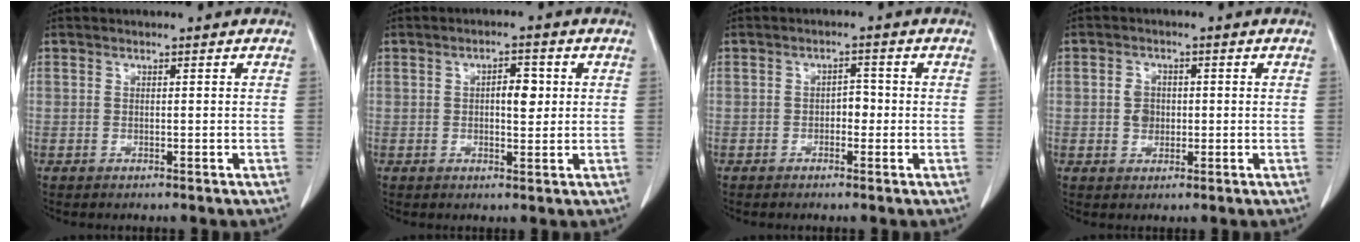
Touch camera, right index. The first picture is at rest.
{"total": 3.8, "force": [0.6, 1.5, 3.4], "torque": [-0.055, 0.004, 0.009]}
{"total": 2.2, "force": [-0.5, 1.3, 1.7], "torque": [-0.017, 0.007, -0.009]}
{"total": 3.1, "force": [-0.1, 2.5, 1.7], "torque": [-0.027, 0.007, 0.000]}